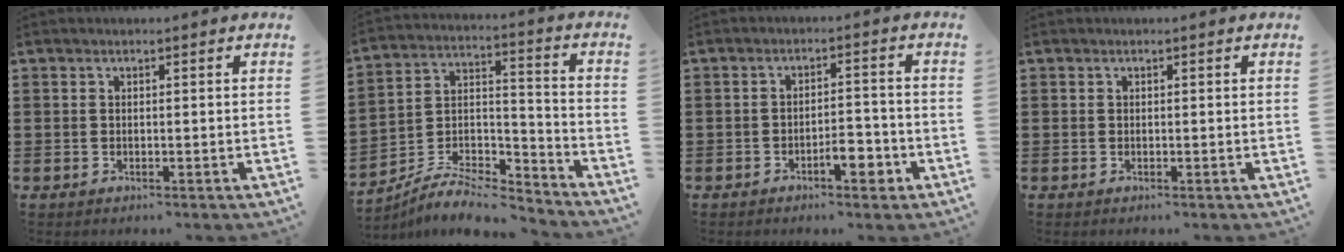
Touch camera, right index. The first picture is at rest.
{"total": 7.9, "force": [-7.2, 2.2, 2.3], "torque": [-0.045, 0.011, -0.141]}
{"total": 4.5, "force": [-2.6, 1.7, 3.2], "torque": [-0.051, 0.011, -0.048]}
{"total": 0.0}